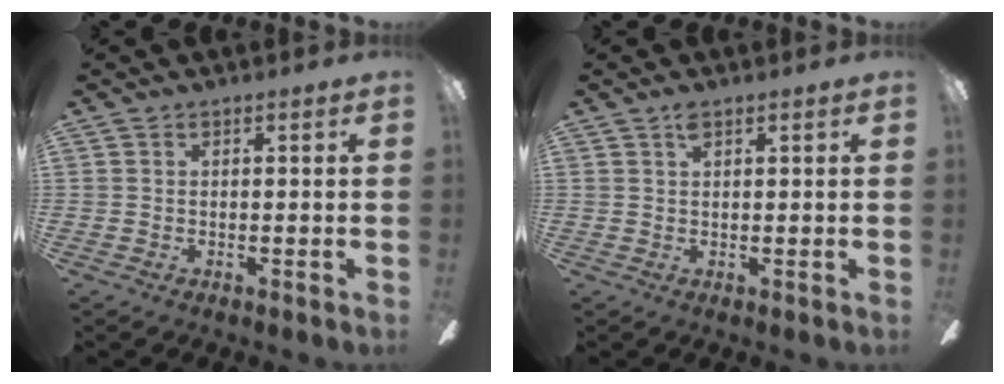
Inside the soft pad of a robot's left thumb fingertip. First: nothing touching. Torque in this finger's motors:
{"motor_torque": [0.71, 0.24, 0.75, -0.65, 0.00]}